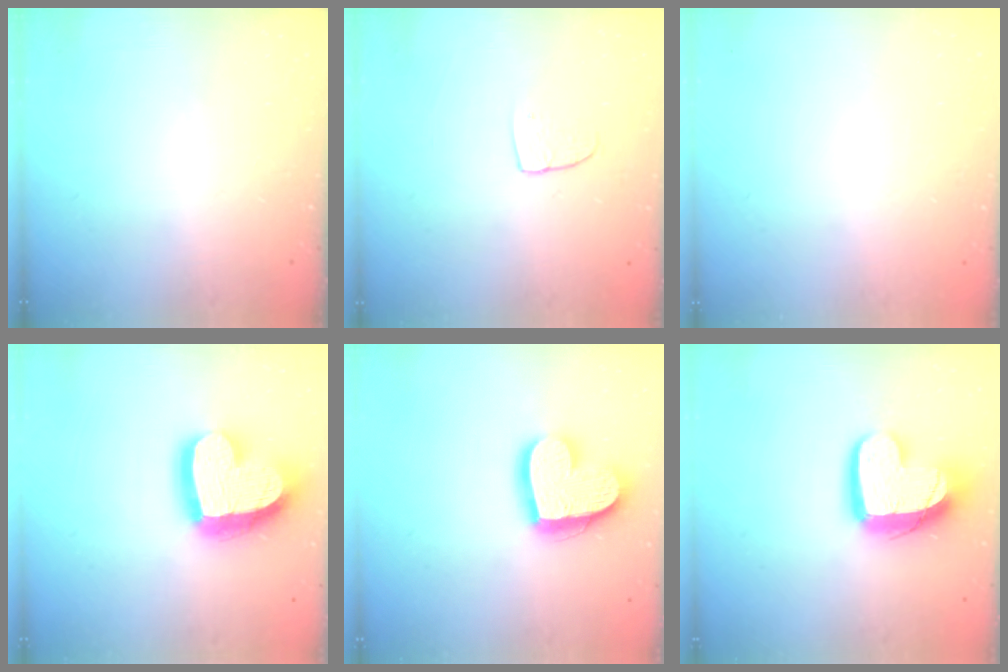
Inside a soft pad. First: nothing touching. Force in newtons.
{"total": 4.9, "press": 4.9, "slide": 0.4}
{"total": 0.0}
{"total": 21.5, "press": 21.4, "slide": 2.1}
{"total": 17.9, "press": 17.9, "slide": 1.4}
{"total": 16.0, "press": 15.9, "slide": 1.5}